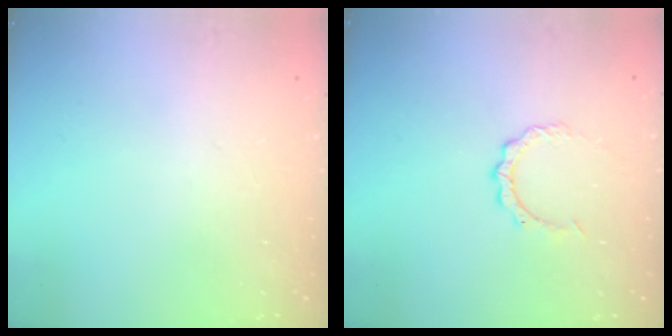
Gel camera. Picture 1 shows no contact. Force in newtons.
{"total": 2.9, "press": 2.9, "slide": 0.2}